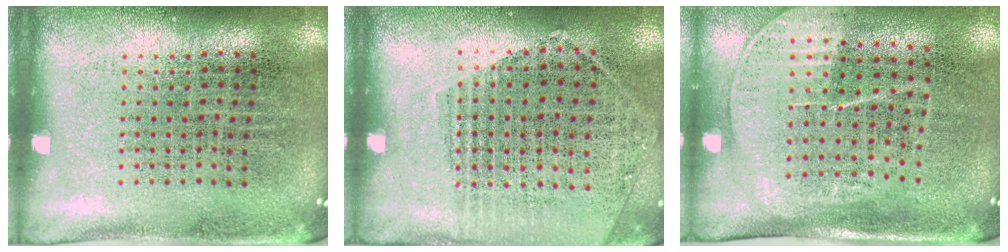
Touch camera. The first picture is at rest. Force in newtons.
{"total": 1.2, "press": 1.1, "slide": 0.5}
{"total": 1.7, "press": 1.4, "slide": 0.9}